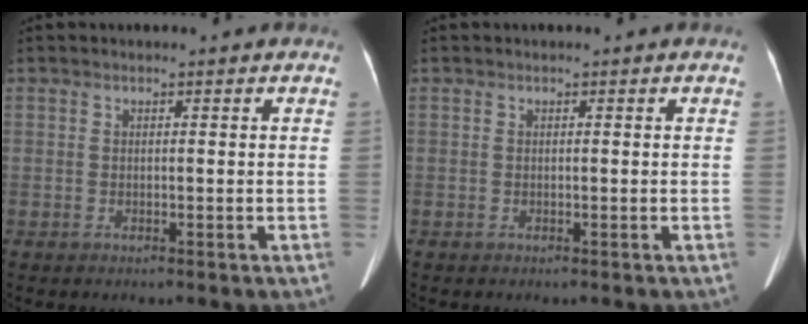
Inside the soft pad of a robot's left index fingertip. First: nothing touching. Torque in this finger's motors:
{"motor_torque": [0.00, 0.00, 0.00, 0.00]}